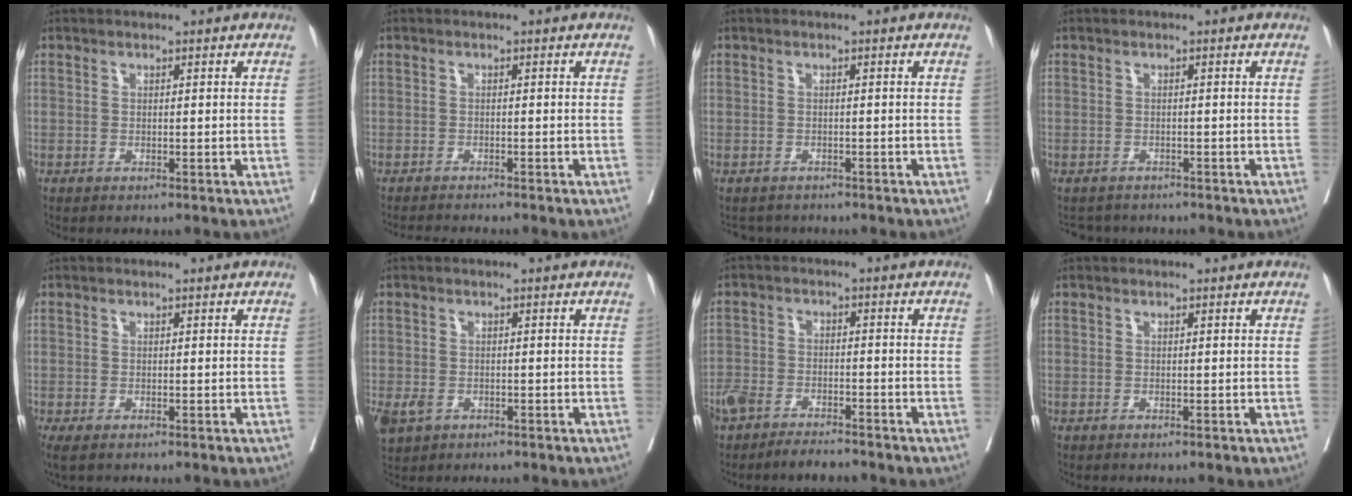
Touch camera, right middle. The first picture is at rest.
{"total": 3.1, "force": [-3.0, -0.4, 0.7], "torque": [-0.008, -0.013, -0.049]}
{"total": 1.9, "force": [-1.7, 0.8, -0.3], "torque": [0.000, -0.003, -0.028]}
{"total": 3.1, "force": [-2.9, 1.1, -0.3], "torque": [0.005, -0.004, -0.044]}
{"total": 1.5, "force": [-1.0, 0.6, 1.1], "torque": [-0.022, -0.009, -0.015]}
{"total": 4.4, "force": [-2.1, 3.2, 2.2], "torque": [-0.048, -0.008, -0.029]}
{"total": 7.3, "force": [-6.3, 2.2, 2.9], "torque": [-0.055, -0.002, -0.107]}
{"total": 0.0}